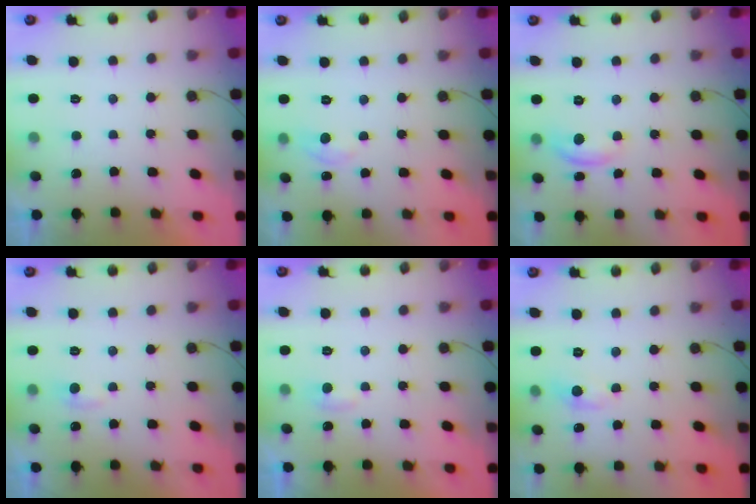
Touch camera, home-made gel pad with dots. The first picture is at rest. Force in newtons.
{"total": 5.6, "press": 5.6, "slide": 0.5}
{"total": 8.0, "press": 8.0, "slide": 0.2}
{"total": 4.8, "press": 4.7, "slide": 0.6}
{"total": 3.6, "press": 3.6, "slide": 0.3}
{"total": 4.8, "press": 4.8, "slide": 0.6}